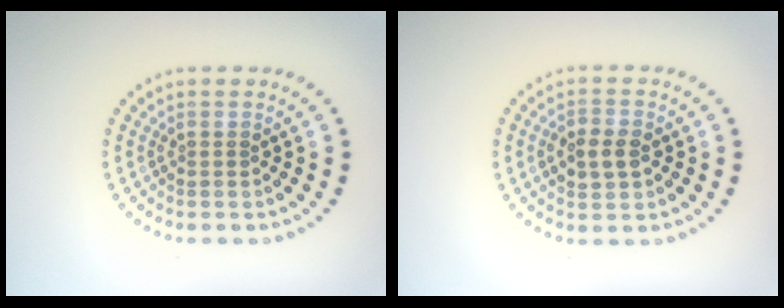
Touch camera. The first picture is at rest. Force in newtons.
{"total": 2.7, "press": 2.7, "slide": 0.0}